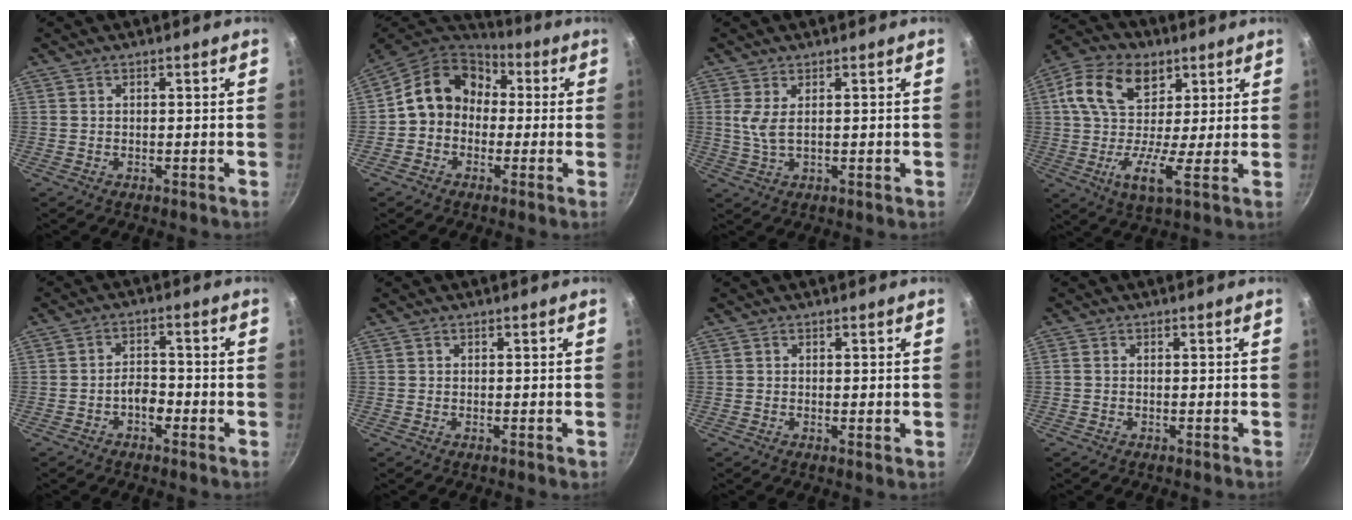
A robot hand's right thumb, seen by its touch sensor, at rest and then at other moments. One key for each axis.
{"total": 13.4, "fx": 0.7, "fy": 11.1, "fz": 7.5, "tx": -0.094, "ty": 0.042, "tz": -0.011}
{"total": 3.7, "fx": 0.9, "fy": 1.3, "fz": 3.4, "tx": -0.075, "ty": -0.004, "tz": 0.022}
{"total": 14.5, "fx": 4.5, "fy": 8.6, "fz": 10.7, "tx": -0.177, "ty": -0.003, "tz": 0.061}
{"total": 3.7, "fx": -1.8, "fy": 2.0, "fz": 2.4, "tx": -0.027, "ty": 0.022, "tz": -0.033}
{"total": 0.0}
{"total": 0.7, "fx": 0.1, "fy": 0.2, "fz": 0.7, "tx": -0.010, "ty": -0.005, "tz": 0.000}
{"total": 0.6, "fx": -0.1, "fy": 0.5, "fz": 0.4, "tx": -0.008, "ty": 0.003, "tz": -0.003}